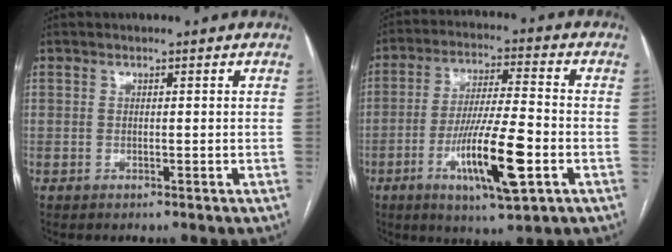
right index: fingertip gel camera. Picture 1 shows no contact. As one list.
[{"total": 13.3, "force": [-4.6, 1.5, 12.4], "torque": [-0.231, -0.014, -0.076]}]